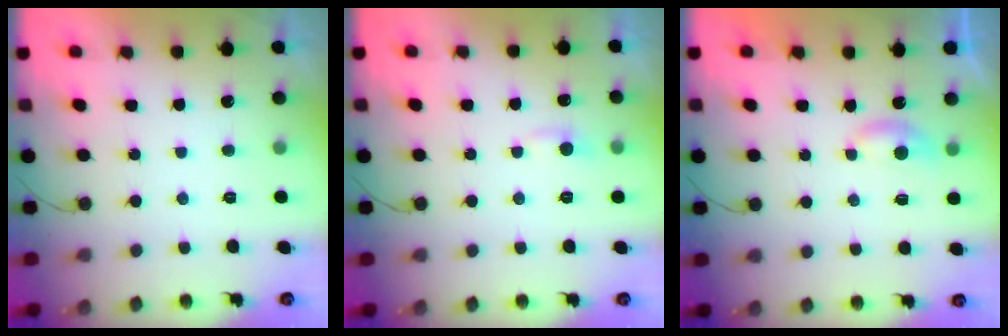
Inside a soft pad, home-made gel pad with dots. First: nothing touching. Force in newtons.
{"total": 3.6, "press": 3.6, "slide": 0.5}
{"total": 3.5, "press": 3.5, "slide": 0.4}